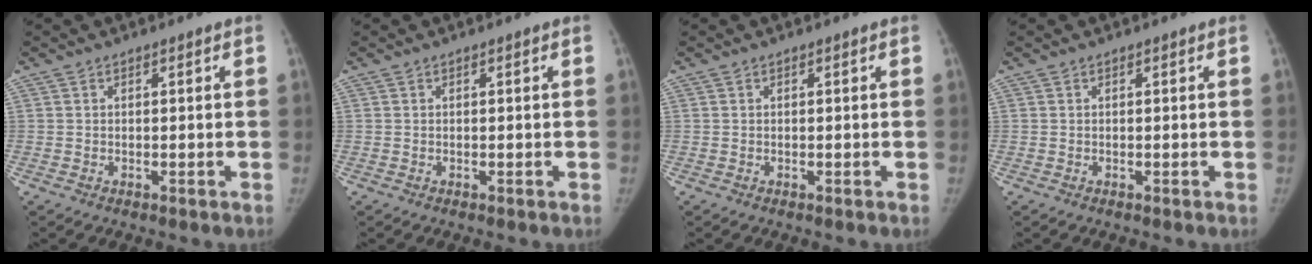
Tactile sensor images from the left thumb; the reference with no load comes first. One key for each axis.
{"total": 0.0}
{"total": 0.0}
{"total": 0.0}